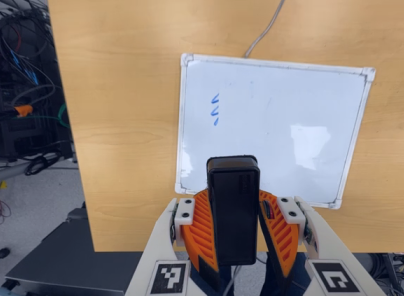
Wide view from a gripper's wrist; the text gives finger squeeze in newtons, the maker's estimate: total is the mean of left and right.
{"total": 8.1, "left": 8.7, "right": 7.6}